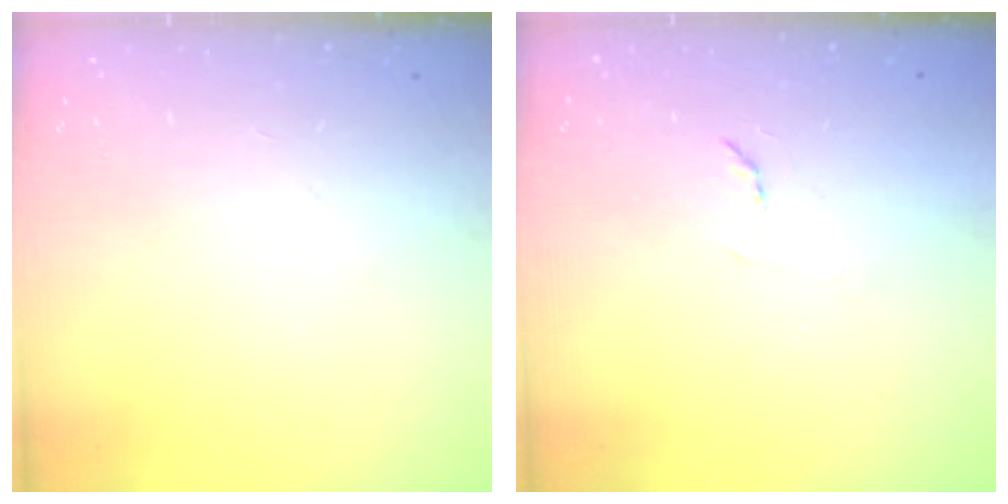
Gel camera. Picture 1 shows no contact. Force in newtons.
{"total": 6.3, "press": 6.2, "slide": 0.6}